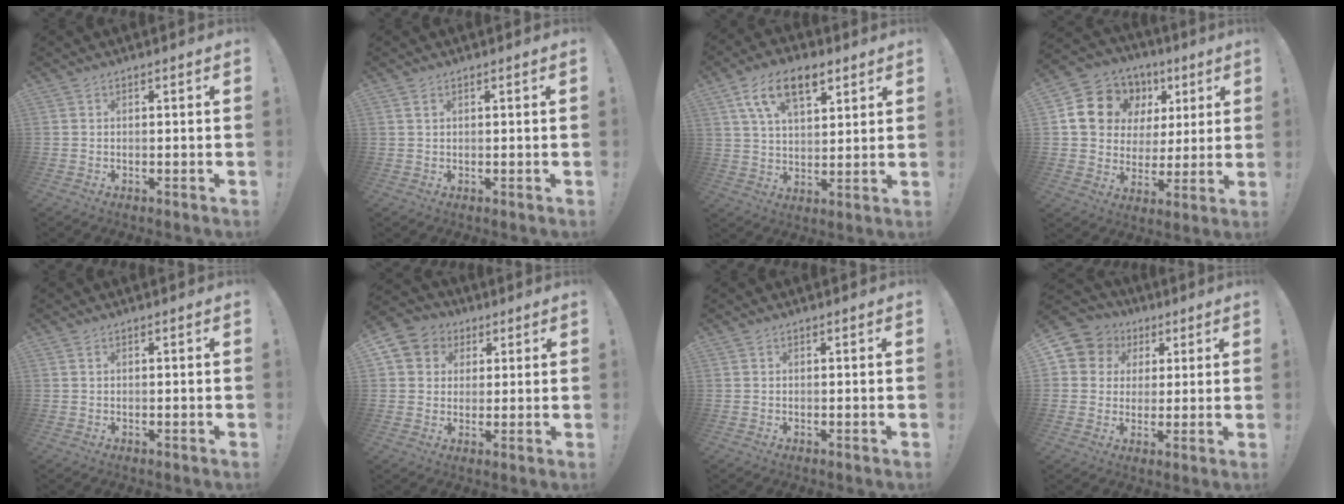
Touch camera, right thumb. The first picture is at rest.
{"total": 1.4, "force": [0.8, 0.6, 0.9], "torque": [-0.012, -0.002, 0.014]}
{"total": 13.7, "force": [7.0, 7.2, 9.3], "torque": [-0.151, -0.015, 0.128]}
{"total": 16.5, "force": [6.9, 13.4, 6.7], "torque": [-0.105, -0.026, 0.151]}
{"total": 0.5, "force": [0.4, 0.1, 0.3], "torque": [-0.007, 0.000, 0.007]}
{"total": 7.5, "force": [2.0, 6.9, 1.9], "torque": [-0.024, -0.006, 0.043]}
{"total": 0.0}
{"total": 8.6, "force": [2.6, 7.9, 2.0], "torque": [-0.033, -0.010, 0.056]}